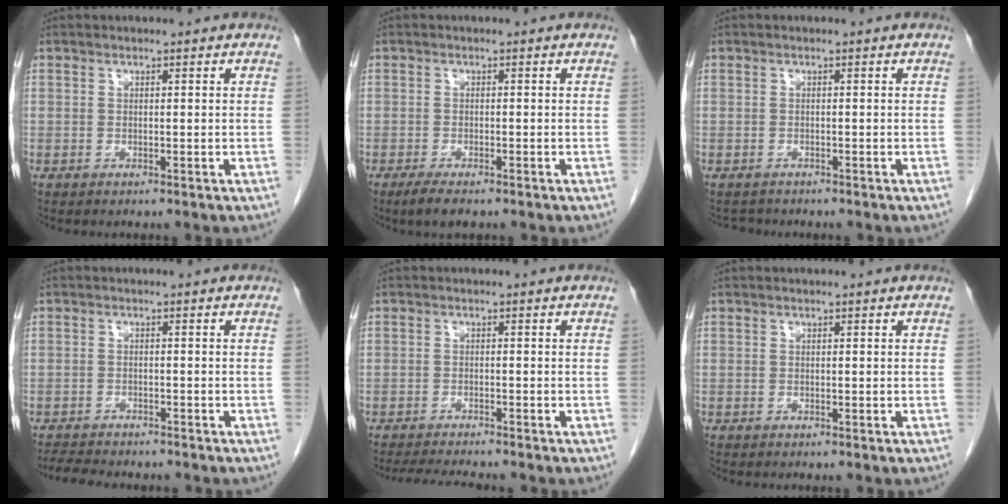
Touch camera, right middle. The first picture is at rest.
{"total": 3.0, "force": [-2.2, 0.8, 2.0], "torque": [-0.040, -0.006, -0.036]}
{"total": 1.4, "force": [-1.3, 0.5, -0.2], "torque": [-0.002, -0.004, -0.021]}
{"total": 6.8, "force": [-6.2, 1.4, 2.4], "torque": [-0.039, -0.008, -0.092]}
{"total": 5.9, "force": [-5.5, 0.2, 2.2], "torque": [-0.034, -0.016, -0.087]}
{"total": 0.0}